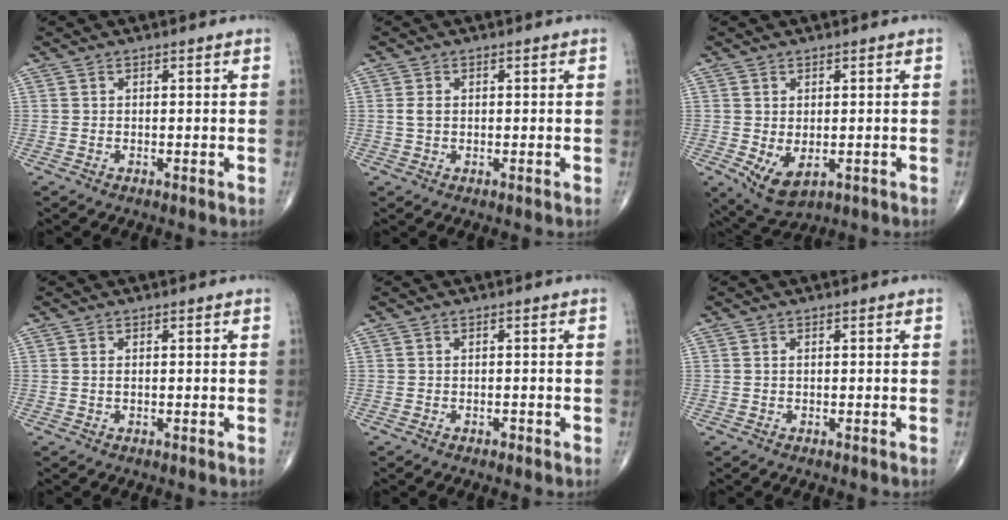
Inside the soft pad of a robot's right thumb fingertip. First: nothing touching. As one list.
[{"total": 1.8, "force": [0.1, 1.2, 1.3], "torque": [-0.028, 0.003, 0.002]}, {"total": 5.9, "force": [-1.1, 3.3, 4.7], "torque": [-0.075, -0.008, -0.003]}, {"total": 0.5, "force": [0.0, 0.2, 0.4], "torque": [-0.014, 0.001, 0.003]}, {"total": 0.6, "force": [-0.4, 0.3, 0.2], "torque": [-0.002, 0.000, -0.010]}, {"total": 0.0}]